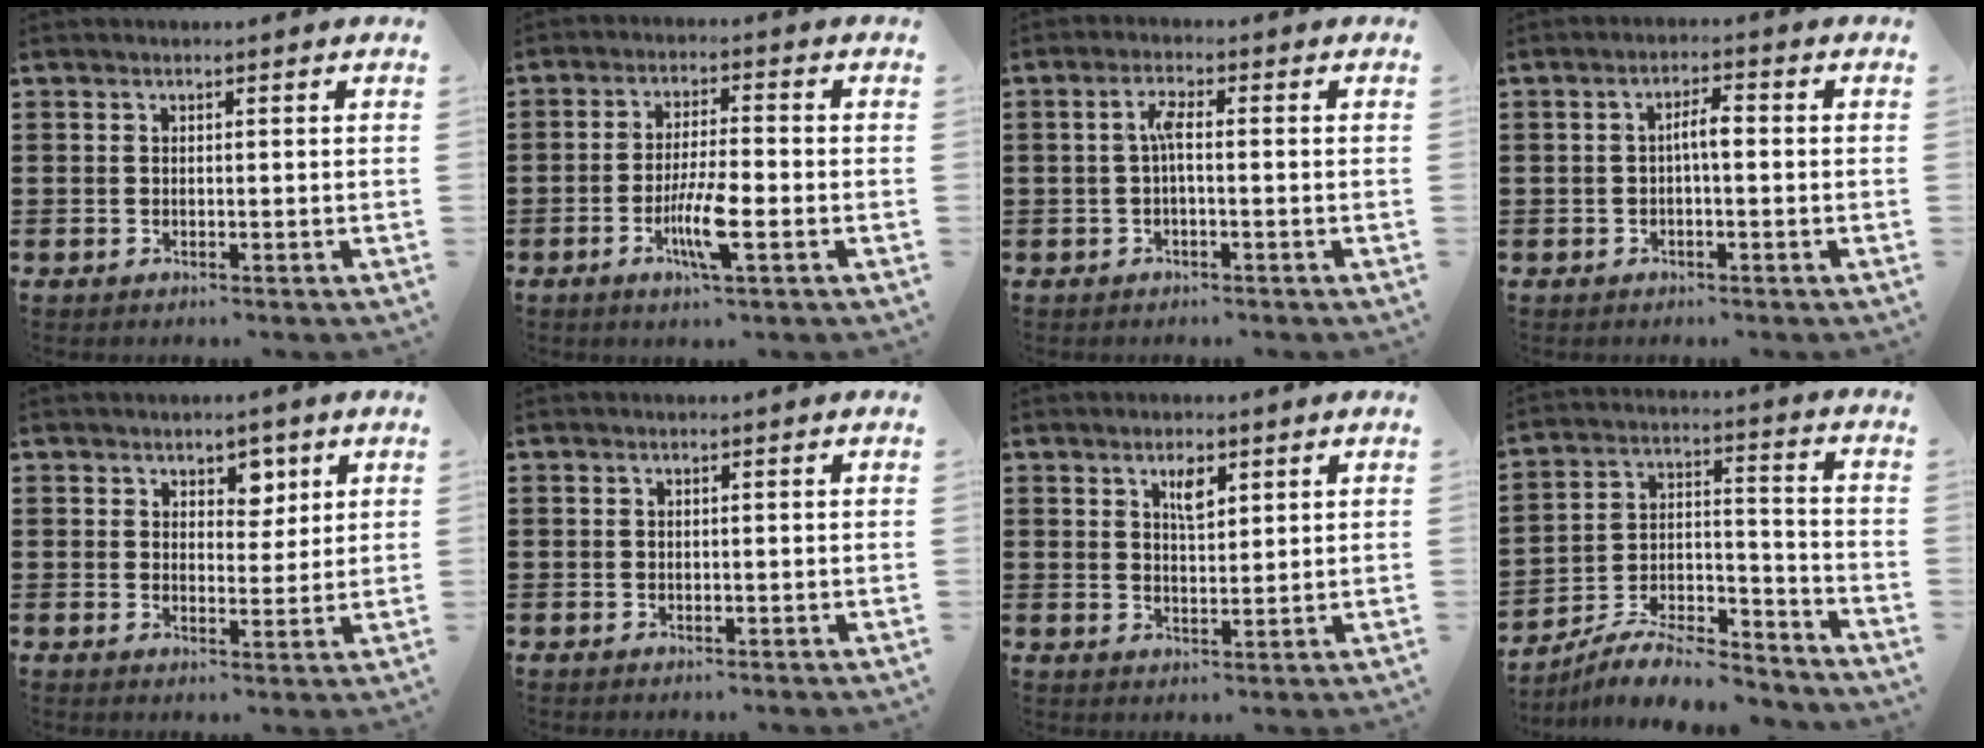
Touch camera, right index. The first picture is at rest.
{"total": 7.1, "force": [-2.6, 1.2, 6.5], "torque": [-0.132, -0.013, -0.049]}
{"total": 2.9, "force": [-0.3, 0.5, 2.8], "torque": [-0.055, 0.004, -0.008]}
{"total": 2.9, "force": [-0.3, 0.7, 2.8], "torque": [-0.052, 0.006, -0.008]}
{"total": 3.7, "force": [2.5, 2.6, 1.2], "torque": [-0.021, 0.006, 0.041]}
{"total": 0.0}
{"total": 3.3, "force": [1.9, 1.3, 2.4], "torque": [-0.037, -0.001, 0.029]}
{"total": 9.8, "force": [-8.8, 2.2, 3.7], "torque": [-0.060, 0.025, -0.169]}